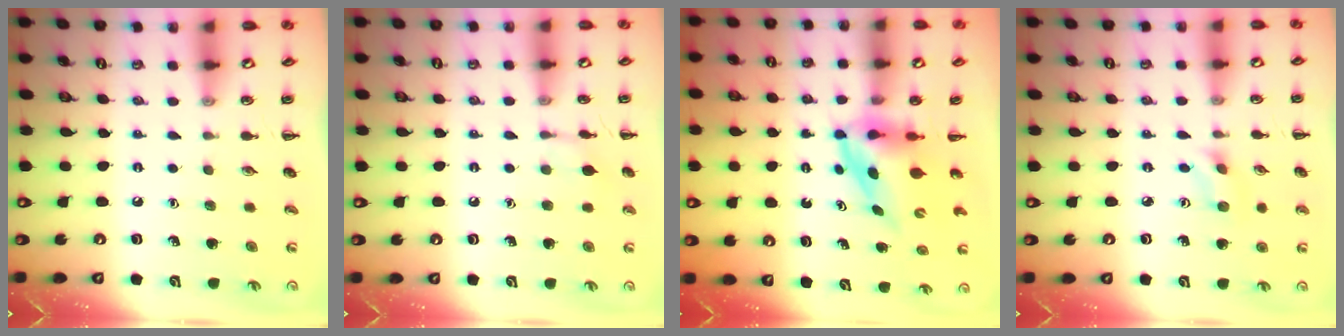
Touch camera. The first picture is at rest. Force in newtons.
{"total": 5.9, "press": 5.7, "slide": 1.7}
{"total": 3.7, "press": 3.7, "slide": 0.6}
{"total": 2.7, "press": 2.6, "slide": 0.8}